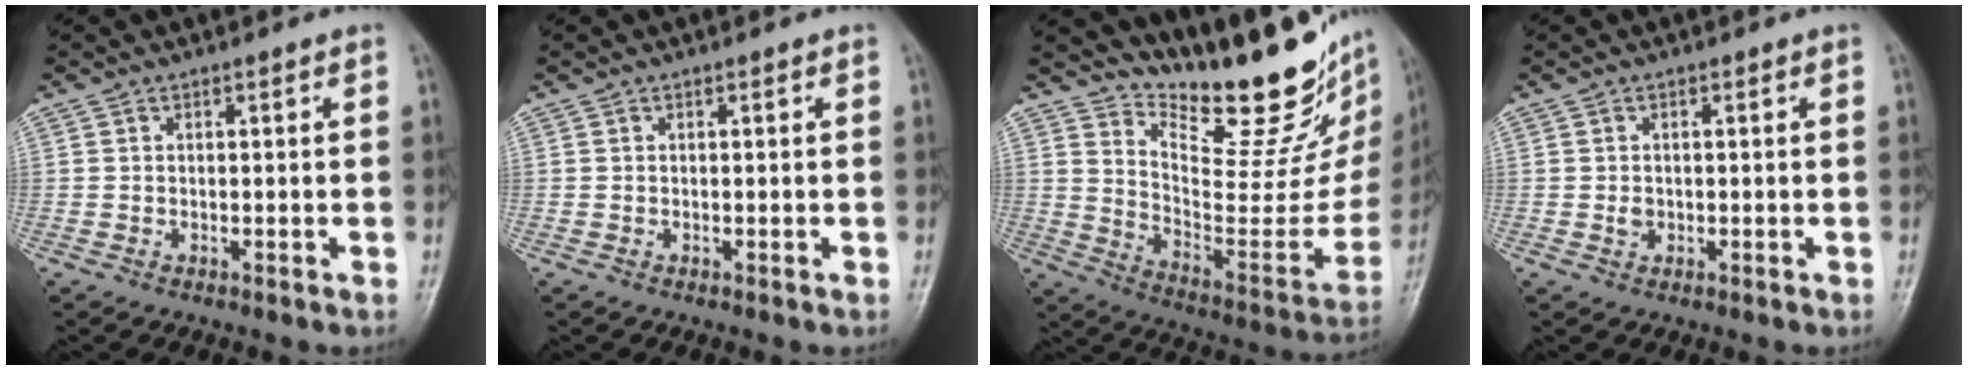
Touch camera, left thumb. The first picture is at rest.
{"total": 0.0}
{"total": 25.1, "force": [18.9, 8.1, 14.4], "torque": [-0.179, -0.132, 0.282]}
{"total": 1.3, "force": [-0.1, 1.1, 0.7], "torque": [-0.007, 0.002, 0.000]}